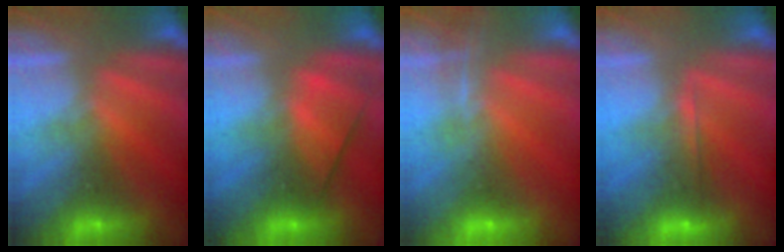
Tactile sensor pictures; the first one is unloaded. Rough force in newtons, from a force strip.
{"total": 2.6}
{"total": 1.8}
{"total": 1.8}